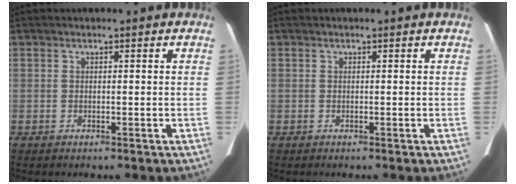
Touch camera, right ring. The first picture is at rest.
{"total": 0.0}